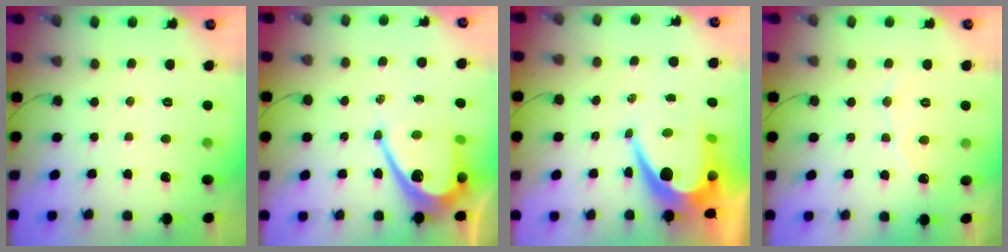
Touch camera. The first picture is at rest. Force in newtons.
{"total": 11.9, "press": 11.9, "slide": 1.0}
{"total": 12.2, "press": 12.2, "slide": 0.7}
{"total": 6.4, "press": 6.3, "slide": 0.4}